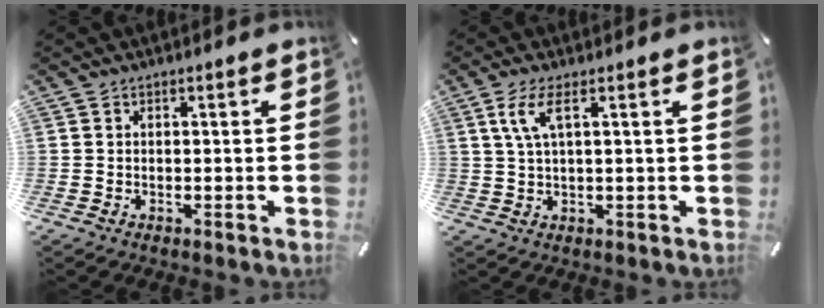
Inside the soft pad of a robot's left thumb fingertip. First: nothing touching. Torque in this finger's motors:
{"motor_torque": [0.93, 1.19, 0.67, -0.62, 0.33]}